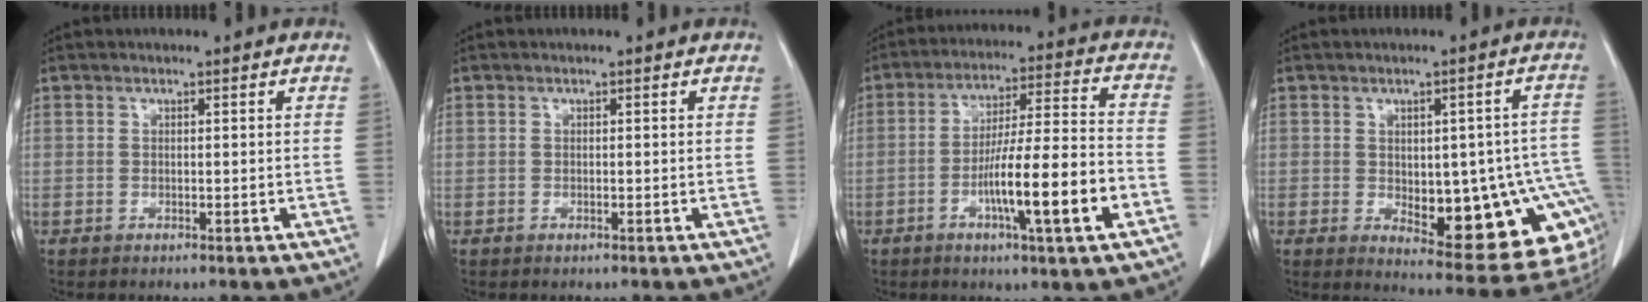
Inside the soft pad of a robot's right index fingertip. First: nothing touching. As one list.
[{"total": 0.0}, {"total": 14.1, "force": [-4.9, 0.5, 13.2], "torque": [-0.223, 0.000, -0.080]}, {"total": 18.8, "force": [-4.0, 7.2, 16.9], "torque": [-0.135, 0.022, -0.025]}]